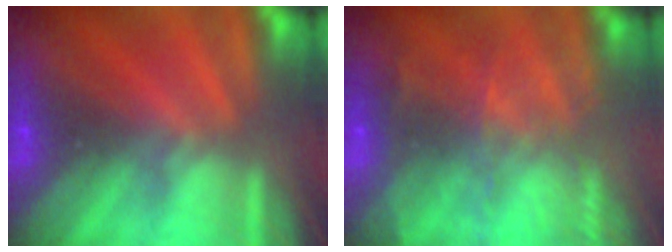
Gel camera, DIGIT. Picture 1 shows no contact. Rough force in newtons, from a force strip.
{"total": 7.6}